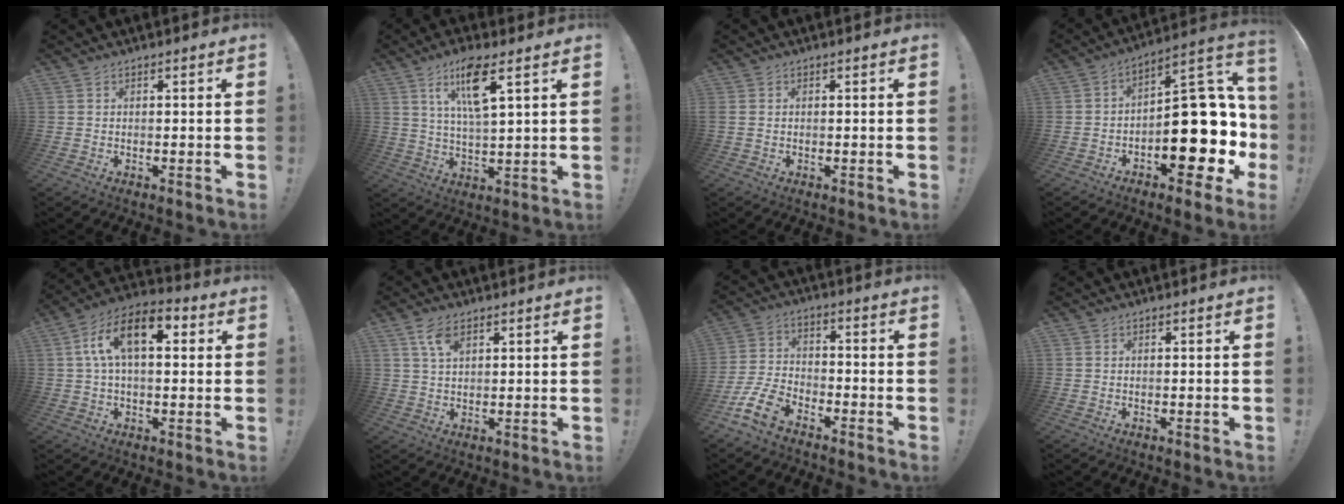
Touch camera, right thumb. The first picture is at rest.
{"total": 12.1, "force": [6.5, 2.9, 9.8], "torque": [-0.165, -0.015, 0.105]}
{"total": 0.8, "force": [-0.2, 0.5, 0.5], "torque": [-0.012, 0.003, -0.002]}
{"total": 21.0, "force": [-5.0, 10.9, 17.2], "torque": [-0.191, 0.032, -0.065]}
{"total": 13.6, "force": [3.4, 6.7, 11.3], "torque": [-0.208, 0.010, 0.058]}
{"total": 5.2, "force": [2.8, 2.4, 3.7], "torque": [-0.062, -0.010, 0.051]}
{"total": 10.4, "force": [-7.3, 5.3, 5.2], "torque": [-0.115, 0.035, -0.136]}
{"total": 0.0}